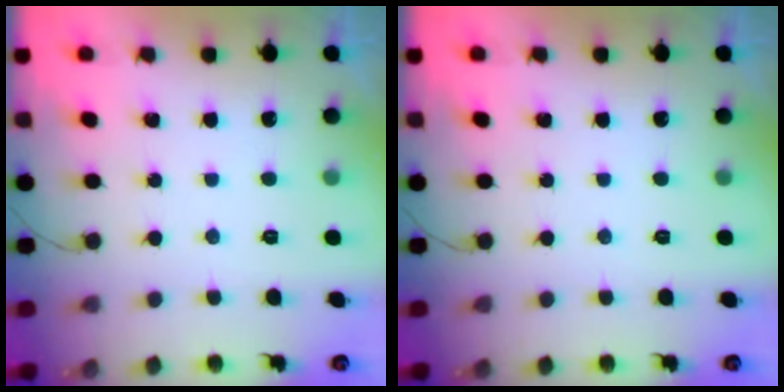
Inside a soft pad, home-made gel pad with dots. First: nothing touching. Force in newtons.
{"total": 0.0}